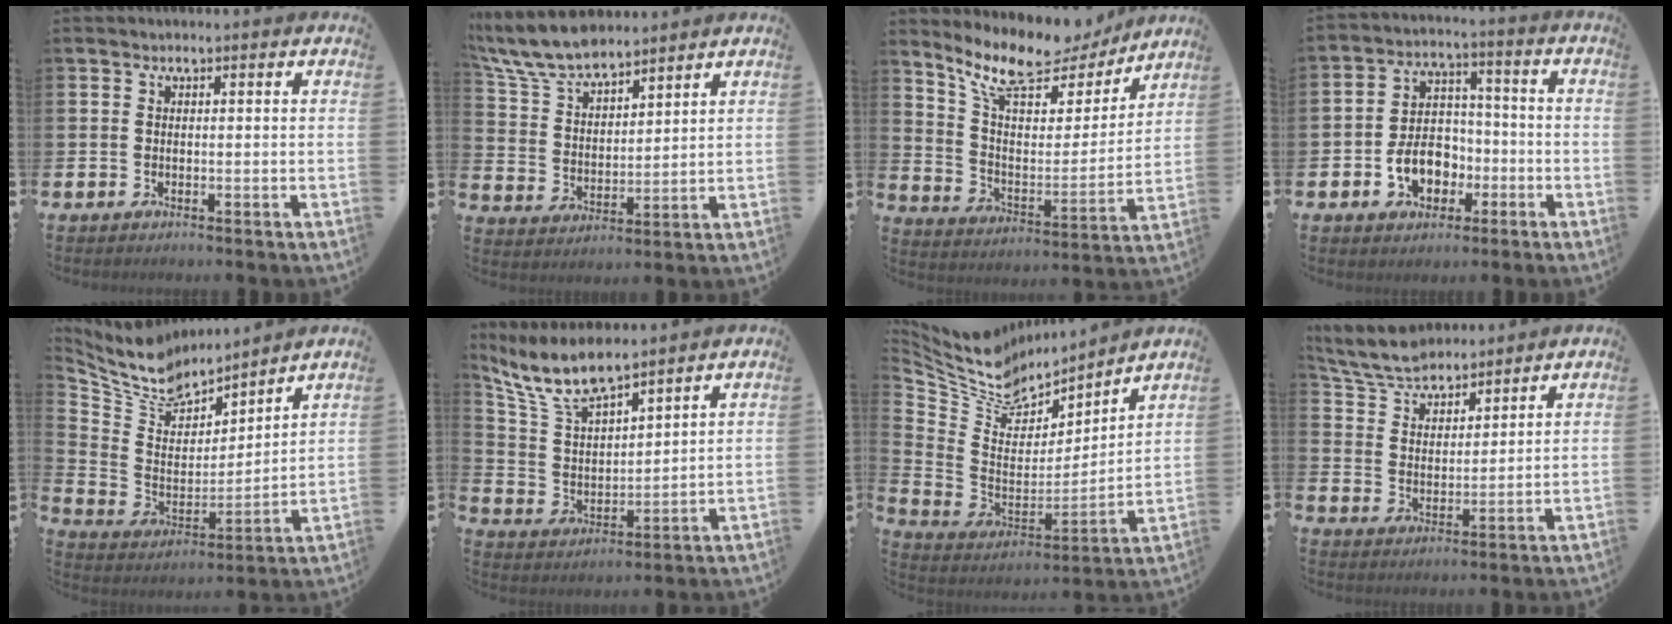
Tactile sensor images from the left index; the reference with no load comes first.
{"total": 8.6, "force": [7.8, 2.1, 2.9], "torque": [-0.094, -0.028, 0.146]}
{"total": 11.3, "force": [9.6, 3.9, 4.5], "torque": [-0.131, -0.056, 0.170]}
{"total": 7.1, "force": [-2.7, 5.4, 3.7], "torque": [-0.067, 0.015, -0.052]}
{"total": 8.0, "force": [7.6, 2.6, 1.1], "torque": [-0.072, -0.054, 0.137]}
{"total": 8.7, "force": [7.8, 1.8, 3.5], "torque": [-0.105, -0.029, 0.143]}
{"total": 8.4, "force": [7.3, 3.8, 1.1], "torque": [-0.080, -0.053, 0.134]}
{"total": 6.5, "force": [6.2, 1.6, 1.3], "torque": [-0.058, -0.028, 0.113]}